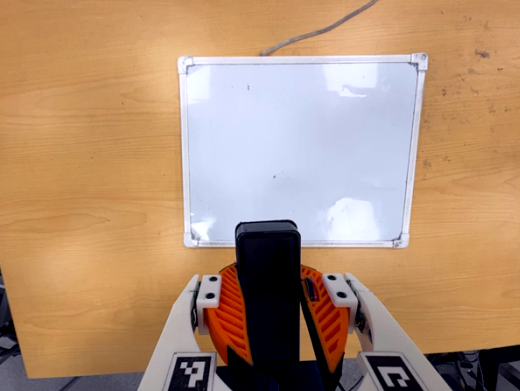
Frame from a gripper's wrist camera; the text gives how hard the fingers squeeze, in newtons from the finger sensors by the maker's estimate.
{"total": 11.2, "left": 10.7, "right": 11.6}